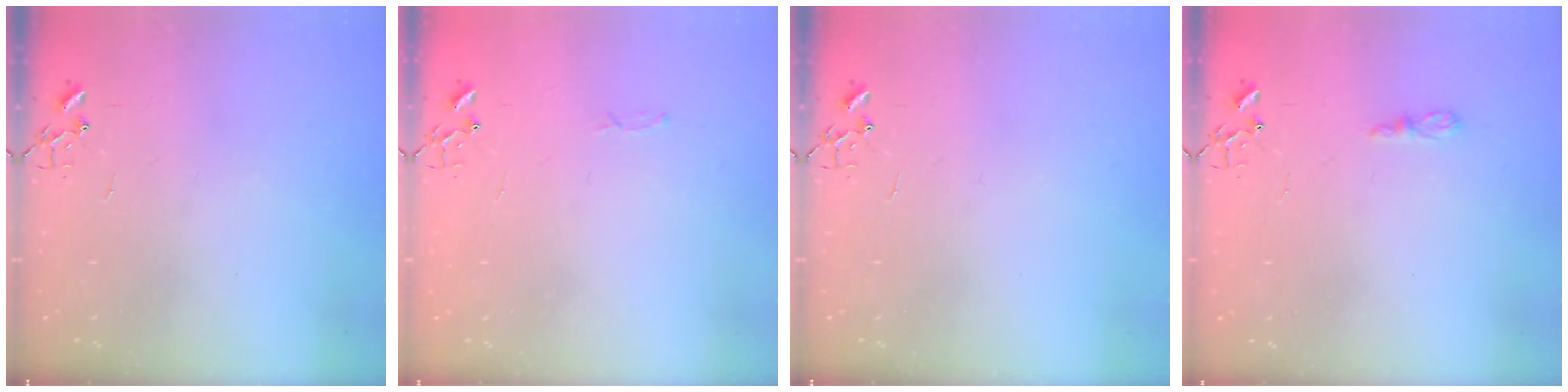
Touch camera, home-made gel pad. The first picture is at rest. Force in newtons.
{"total": 2.8, "press": 2.8, "slide": 0.4}
{"total": 0.0}
{"total": 4.5, "press": 4.5, "slide": 0.5}